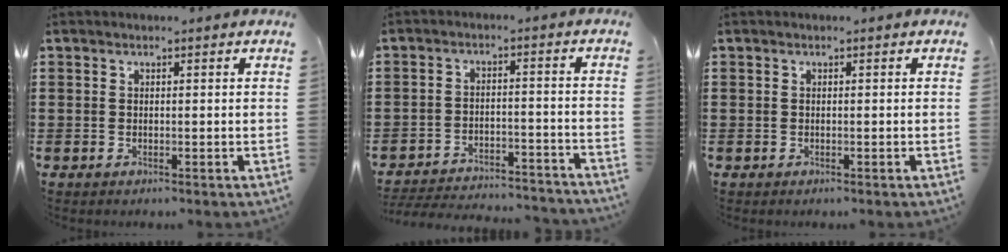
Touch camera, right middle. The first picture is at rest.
{"total": 4.8, "force": [-4.7, 0.3, 0.8], "torque": [-0.021, 0.000, -0.097]}
{"total": 0.0}